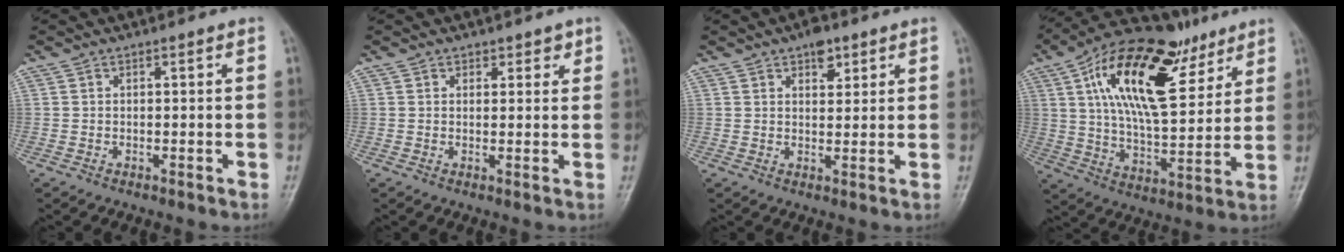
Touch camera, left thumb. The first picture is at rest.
{"total": 2.2, "force": [1.5, 1.5, 0.6], "torque": [0.017, -0.006, 0.014]}
{"total": 4.3, "force": [2.6, 2.4, 2.6], "torque": [-0.018, -0.011, 0.036]}
{"total": 23.1, "force": [11.3, 10.5, 17.2], "torque": [-0.260, -0.028, 0.196]}